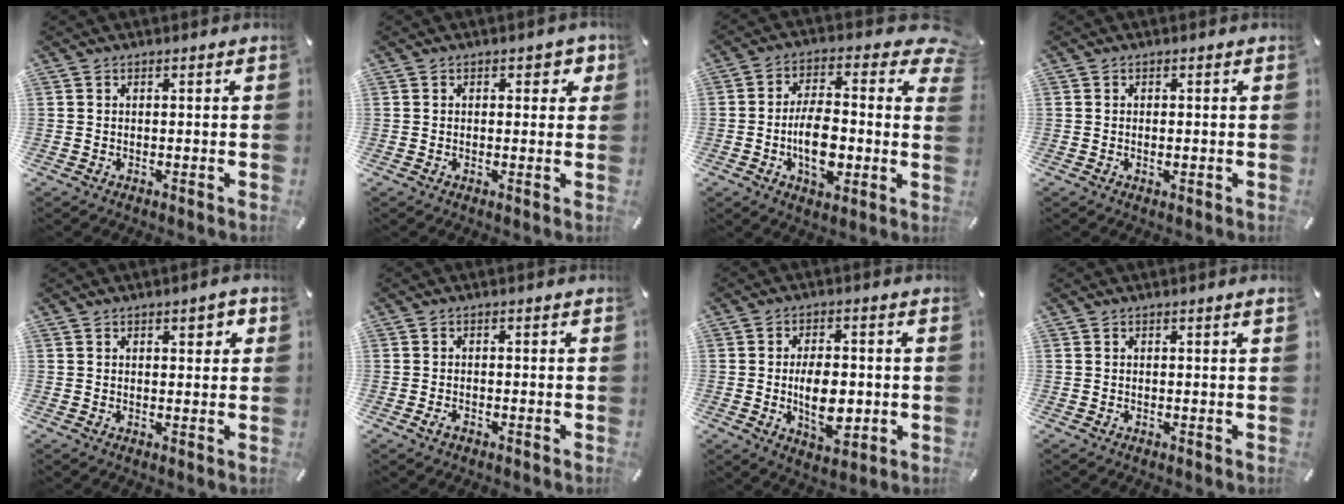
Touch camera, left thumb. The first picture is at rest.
{"total": 2.5, "force": [0.8, 1.6, 1.8], "torque": [-0.006, -0.004, 0.004]}
{"total": 13.5, "force": [-1.9, 8.2, 10.5], "torque": [-0.169, -0.008, -0.035]}
{"total": 1.1, "force": [-0.1, 0.4, 1.0], "torque": [-0.018, 0.000, -0.003]}
{"total": 2.9, "force": [1.3, 1.4, 2.1], "torque": [-0.020, -0.004, 0.016]}
{"total": 1.5, "force": [-0.9, 0.8, 1.0], "torque": [-0.018, 0.003, -0.017]}
{"total": 10.2, "force": [-1.3, 6.2, 8.1], "torque": [-0.130, -0.005, -0.026]}
{"total": 0.8, "force": [0.3, -0.1, 0.7], "torque": [-0.012, 0.000, 0.004]}